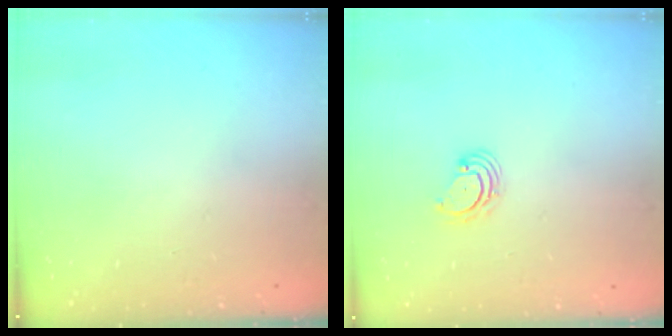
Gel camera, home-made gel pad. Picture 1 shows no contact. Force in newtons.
{"total": 3.8, "press": 3.8, "slide": 0.5}